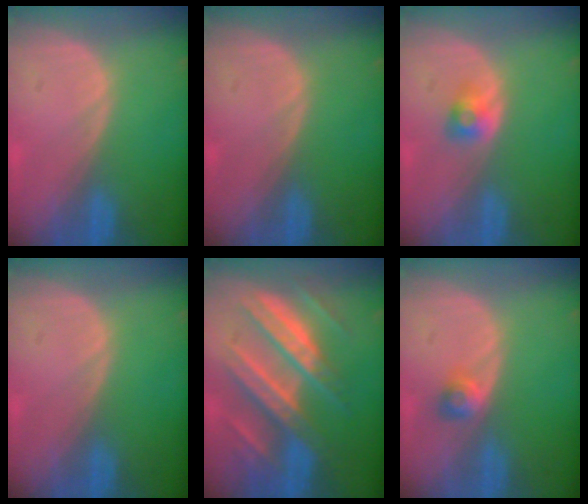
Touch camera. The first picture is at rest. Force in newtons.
{"total": 0.0}
{"total": 2.6, "press": 2.3, "slide": 1.2}
{"total": 0.0}
{"total": 11.1, "press": 11.1, "slide": 1.0}
{"total": 2.6, "press": 2.3, "slide": 1.2}